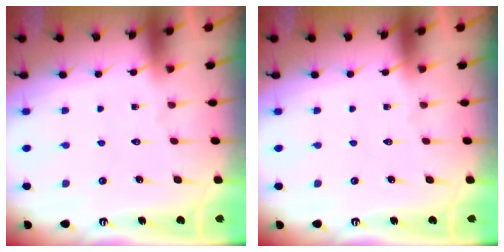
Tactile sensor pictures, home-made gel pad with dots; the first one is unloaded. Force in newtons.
{"total": 0.0}